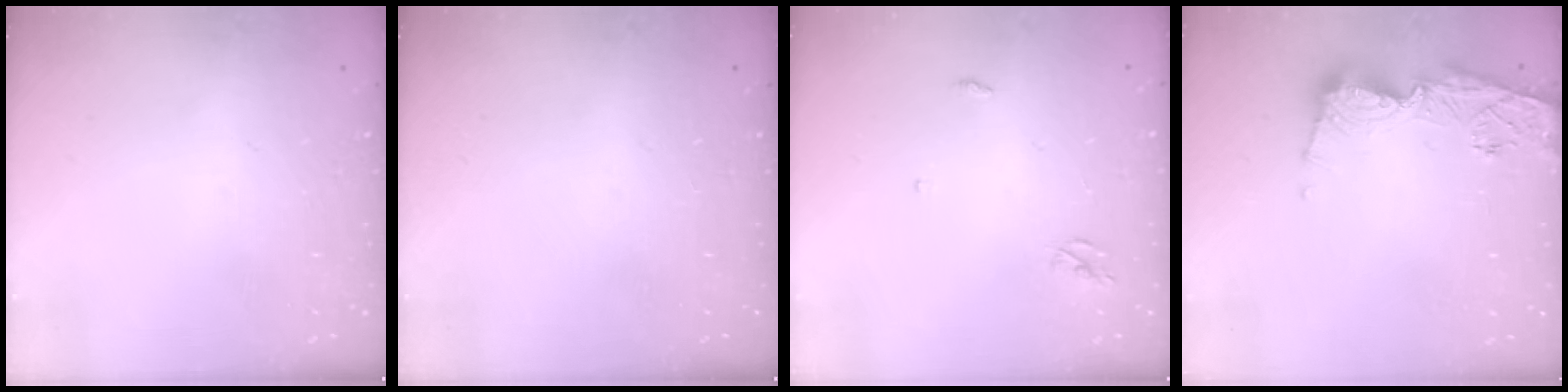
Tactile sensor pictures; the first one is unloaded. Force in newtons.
{"total": 0.0}
{"total": 2.6, "press": 2.6, "slide": 0.2}
{"total": 11.2, "press": 11.2, "slide": 1.3}